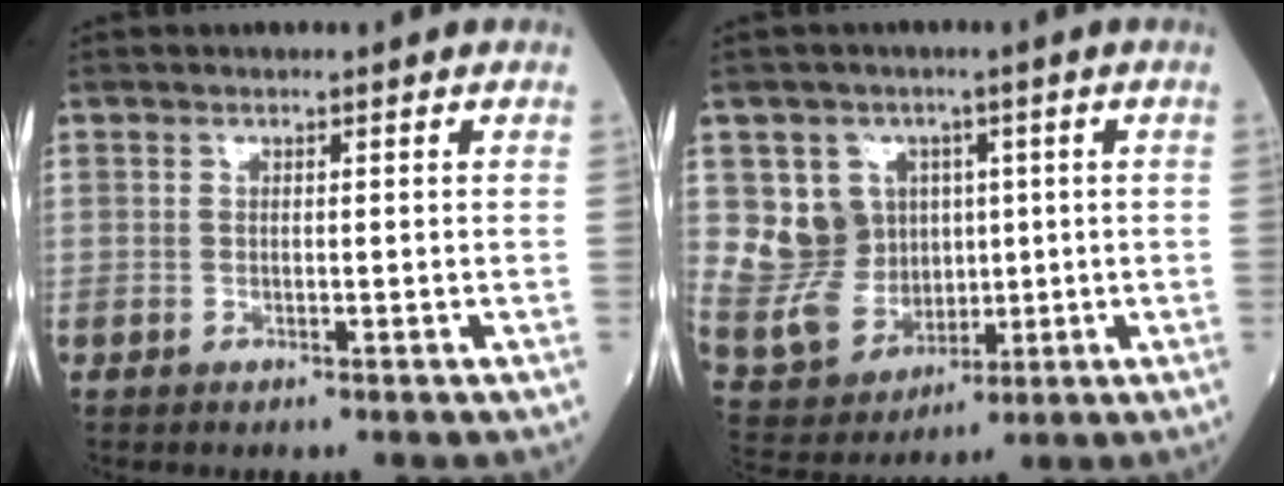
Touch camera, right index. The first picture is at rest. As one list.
[{"total": 10.7, "force": [2.5, 9.8, 3.5], "torque": [-0.085, 0.027, 0.070]}]